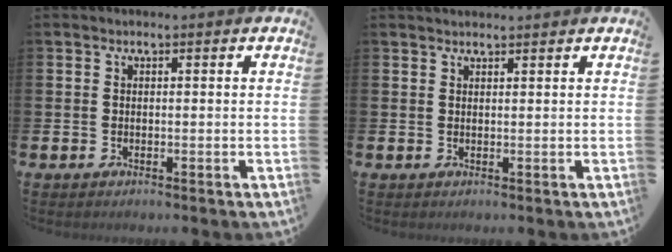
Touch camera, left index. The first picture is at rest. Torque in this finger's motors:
{"motor_torque": [-0.03, -0.09, 0.07, 0.01]}